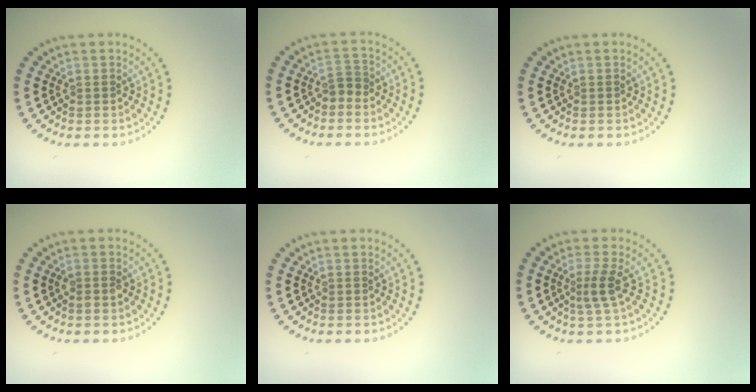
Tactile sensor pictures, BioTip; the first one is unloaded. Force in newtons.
{"total": 1.2, "press": 1.0, "slide": 0.6}
{"total": 0.0}
{"total": 1.1, "press": 1.0, "slide": 0.2}
{"total": 0.0}
{"total": 2.0, "press": 1.5, "slide": 1.3}